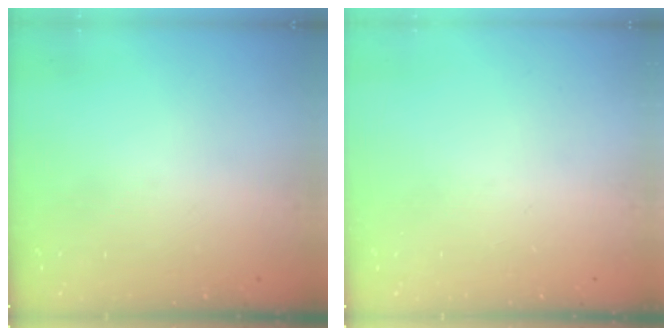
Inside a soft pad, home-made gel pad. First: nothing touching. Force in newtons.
{"total": 0.0}